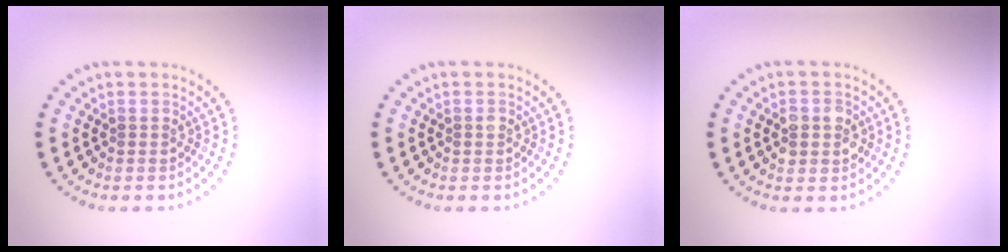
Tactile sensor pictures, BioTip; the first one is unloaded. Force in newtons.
{"total": 0.7, "press": 0.6, "slide": 0.1}
{"total": 2.3, "press": 2.2, "slide": 0.4}